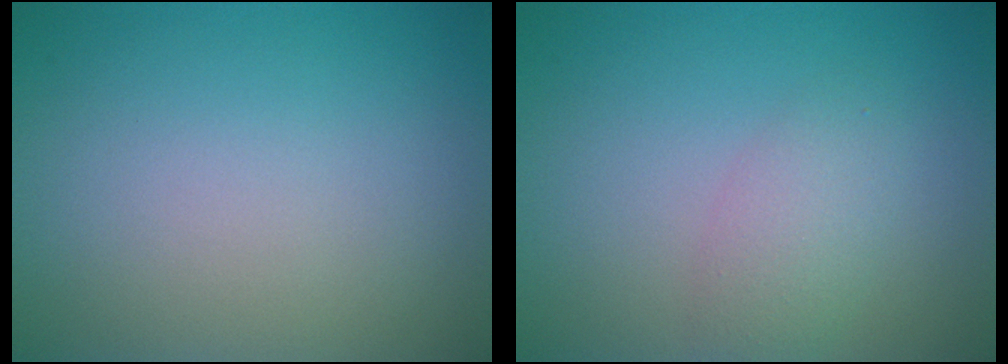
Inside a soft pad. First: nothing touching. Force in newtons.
{"total": 2.3, "press": 2.3, "slide": 0.1}